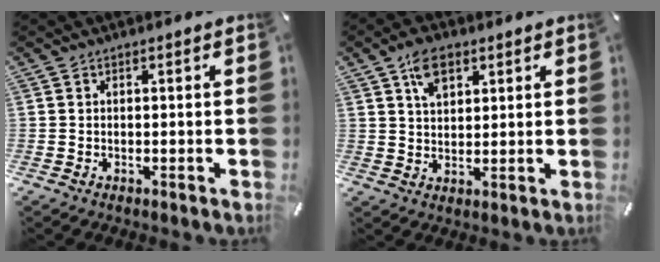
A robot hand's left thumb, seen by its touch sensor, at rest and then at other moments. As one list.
[{"total": 7.0, "force": [3.6, 4.3, 4.1], "torque": [-0.076, 0.003, 0.066]}]